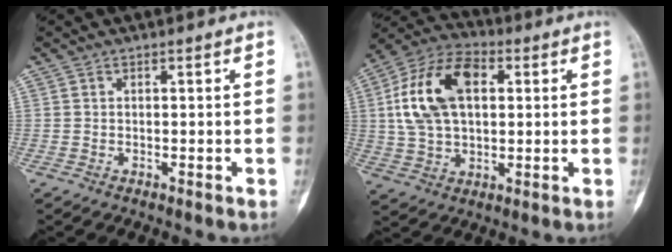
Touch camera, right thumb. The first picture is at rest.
{"total": 17.0, "force": [3.5, 10.4, 13.1], "torque": [-0.235, 0.018, 0.059]}